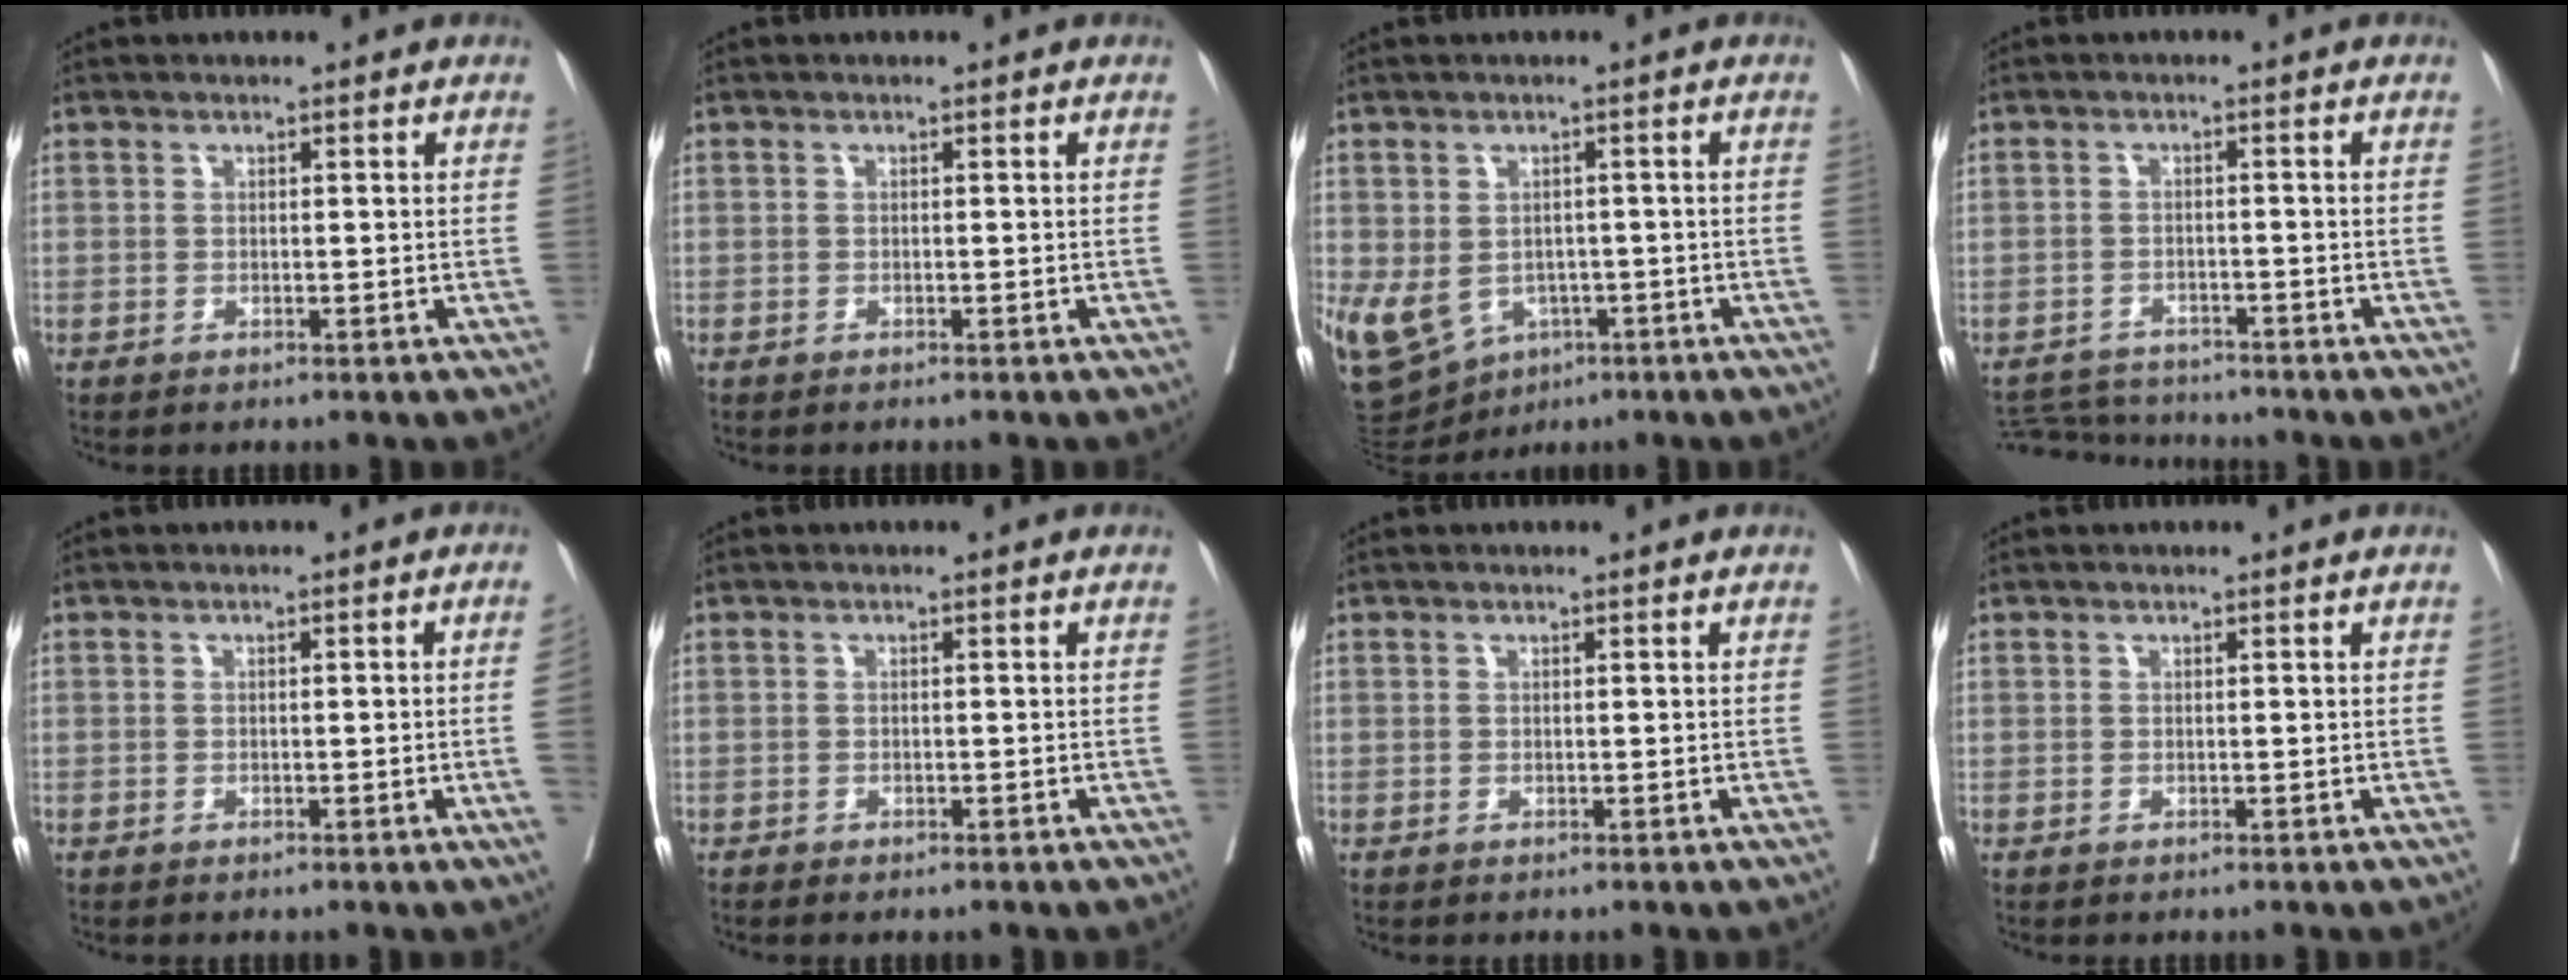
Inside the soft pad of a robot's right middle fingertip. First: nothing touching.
{"total": 0.9, "force": [-0.8, 0.1, 0.3], "torque": [-0.005, -0.001, -0.013]}
{"total": 11.5, "force": [-4.4, 8.8, 5.9], "torque": [-0.131, 0.006, -0.056]}
{"total": 6.1, "force": [-6.0, 0.6, 0.1], "torque": [-0.002, 0.000, -0.102]}
{"total": 2.2, "force": [-0.5, -0.3, 2.2], "torque": [-0.029, 0.005, -0.004]}
{"total": 1.2, "force": [-1.0, 0.4, 0.5], "torque": [-0.010, -0.002, -0.012]}
{"total": 0.0}
{"total": 0.0}